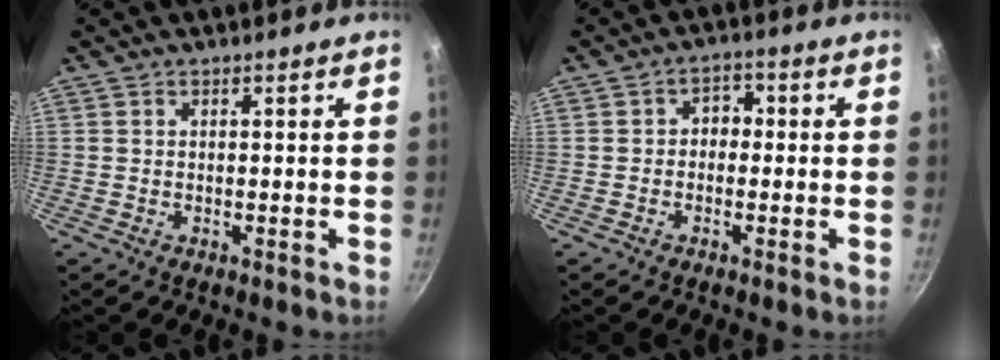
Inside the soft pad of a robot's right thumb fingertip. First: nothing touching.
{"total": 3.5, "force": [-0.4, 2.8, 2.0], "torque": [-0.002, 0.013, -0.012]}